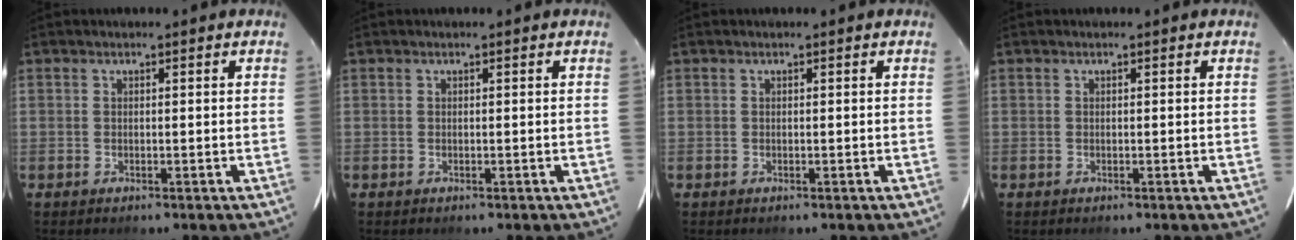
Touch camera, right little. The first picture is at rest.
{"total": 0.0}
{"total": 0.0}
{"total": 0.0}